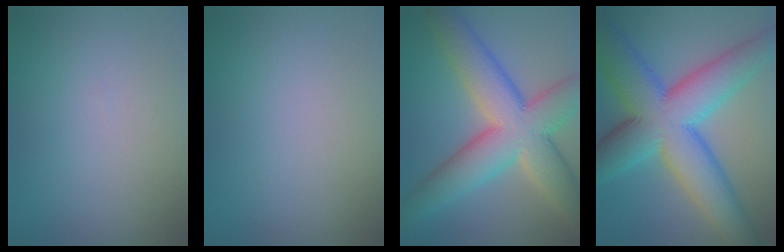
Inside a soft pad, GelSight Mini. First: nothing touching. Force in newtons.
{"total": 0.0}
{"total": 11.5, "press": 11.5, "slide": 0.5}
{"total": 13.3, "press": 13.3, "slide": 0.4}